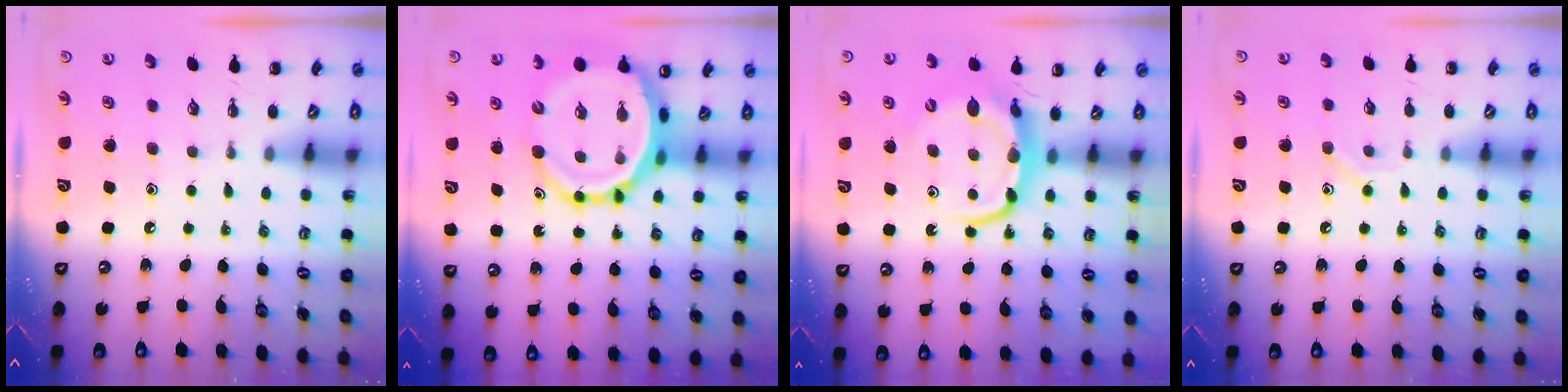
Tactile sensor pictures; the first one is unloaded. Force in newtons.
{"total": 13.7, "press": 13.1, "slide": 4.1}
{"total": 7.4, "press": 7.3, "slide": 1.0}
{"total": 7.9, "press": 7.8, "slide": 1.4}